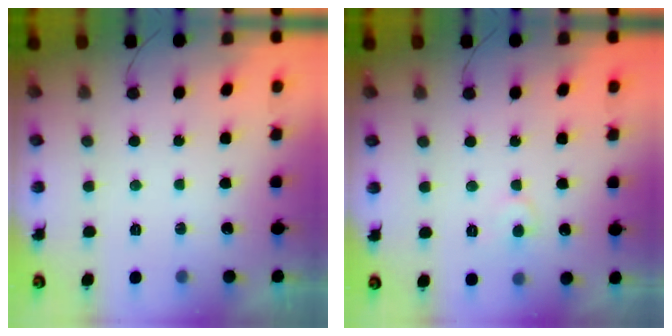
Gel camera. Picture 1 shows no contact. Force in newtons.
{"total": 5.2, "press": 5.2, "slide": 0.1}